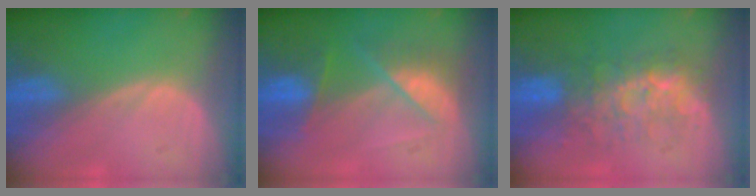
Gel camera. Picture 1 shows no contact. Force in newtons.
{"total": 7.3, "press": 6.6, "slide": 3.3}
{"total": 7.9, "press": 7.7, "slide": 1.4}